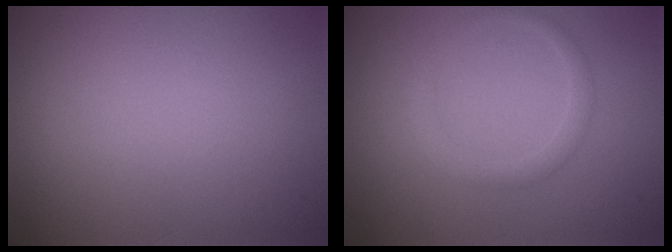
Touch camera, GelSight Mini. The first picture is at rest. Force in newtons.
{"total": 1.6, "press": 1.6, "slide": 0.1}